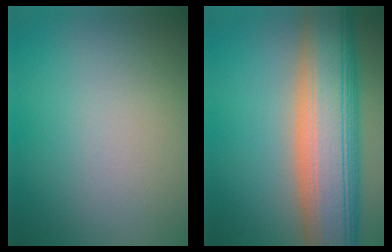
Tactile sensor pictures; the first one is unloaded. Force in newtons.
{"total": 13.0, "press": 13.0, "slide": 0.5}